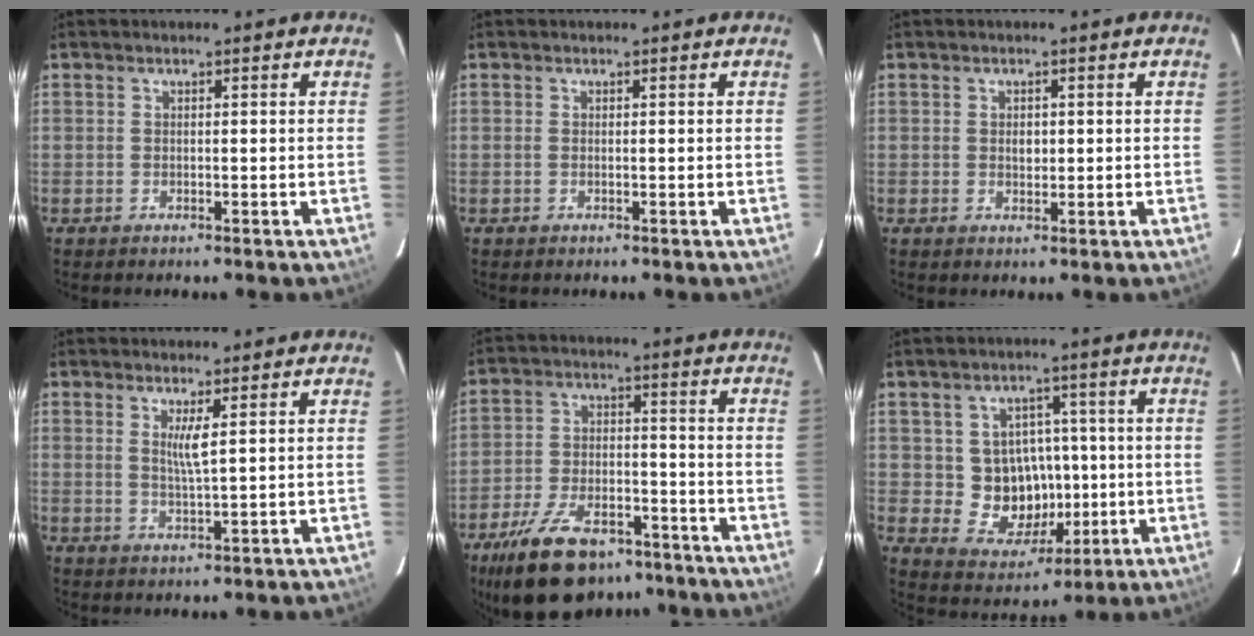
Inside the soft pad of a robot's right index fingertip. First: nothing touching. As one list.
[{"total": 0.0}, {"total": 1.6, "force": [0.2, 1.2, 1.1], "torque": [-0.016, 0.003, 0.005]}, {"total": 3.2, "force": [1.3, -0.2, 2.9], "torque": [-0.053, -0.007, 0.023]}, {"total": 18.5, "force": [-13.3, 8.9, 9.4], "torque": [-0.199, -0.004, -0.204]}, {"total": 10.4, "force": [-0.4, 9.5, 4.2], "torque": [-0.087, 0.010, 0.012]}]